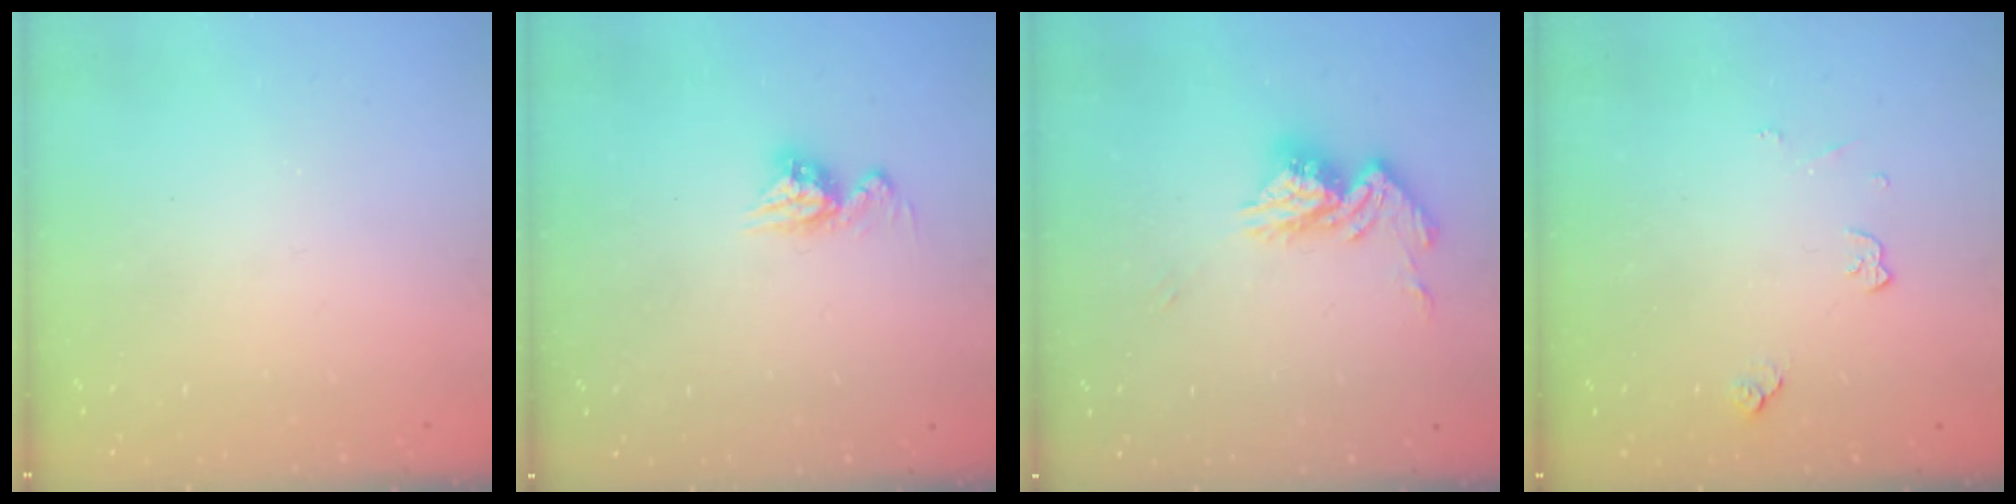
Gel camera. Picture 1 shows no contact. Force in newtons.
{"total": 8.0, "press": 8.0, "slide": 0.7}
{"total": 13.6, "press": 13.5, "slide": 1.3}
{"total": 4.8, "press": 4.7, "slide": 0.7}